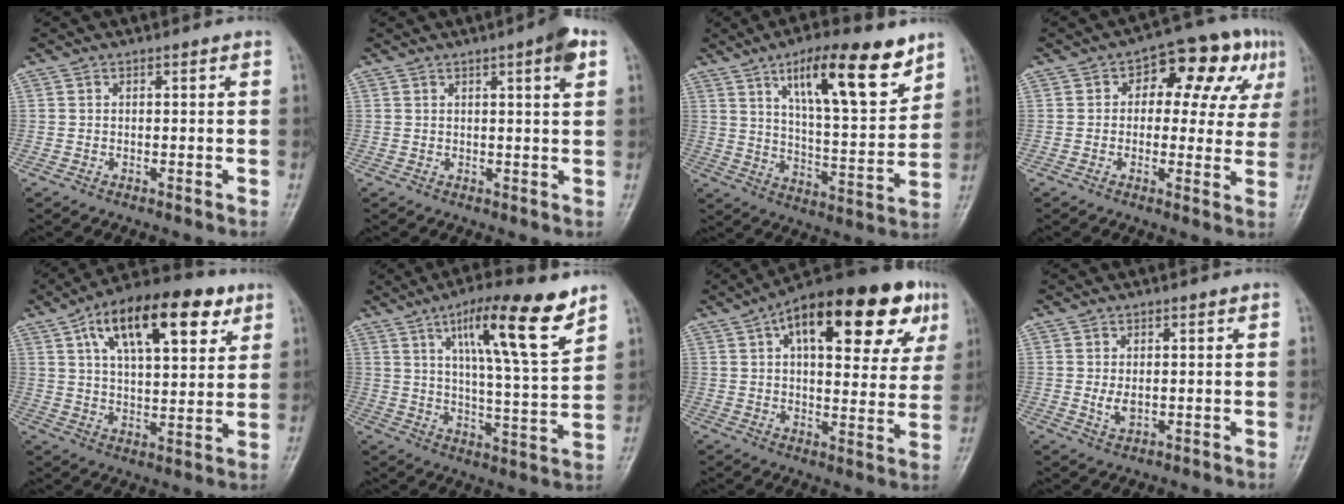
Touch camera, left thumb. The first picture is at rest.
{"total": 4.4, "force": [2.1, 0.5, 3.9], "torque": [-0.052, -0.005, 0.026]}
{"total": 17.5, "force": [10.2, 5.0, 13.4], "torque": [-0.182, -0.052, 0.169]}
{"total": 12.9, "force": [4.4, 7.7, 9.5], "torque": [-0.063, 0.021, 0.049]}
{"total": 19.3, "force": [9.0, 8.5, 14.8], "torque": [-0.210, -0.011, 0.145]}
{"total": 16.5, "force": [9.5, 2.5, 13.2], "torque": [-0.200, -0.046, 0.157]}
{"total": 25.0, "force": [11.1, 10.5, 19.7], "torque": [-0.259, 0.011, 0.156]}
{"total": 2.5, "force": [0.2, 1.5, 2.1], "torque": [-0.037, -0.008, 0.007]}